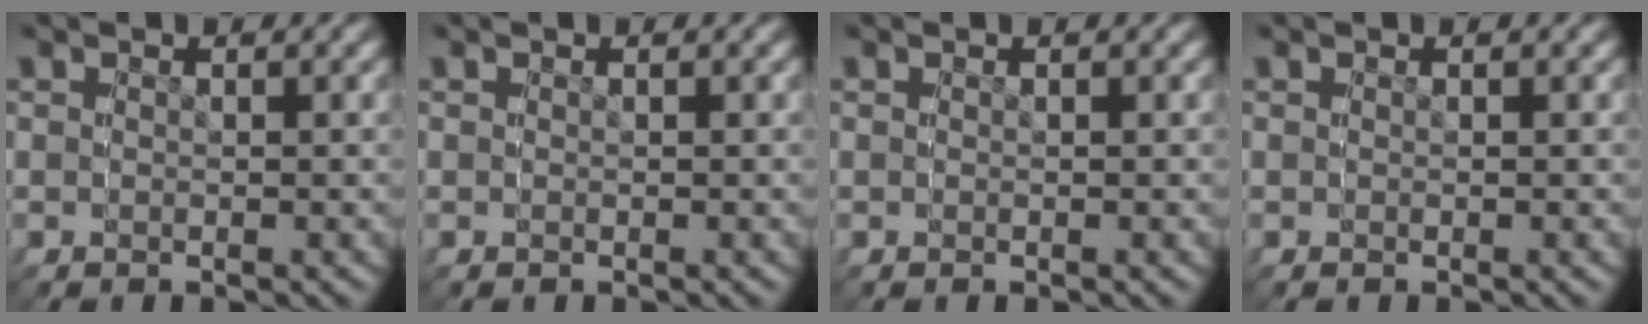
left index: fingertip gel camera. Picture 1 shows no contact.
{"total": 0.0}
{"total": 0.0}
{"total": 0.0}